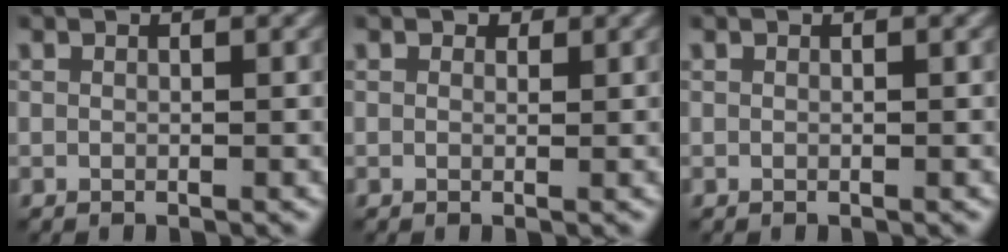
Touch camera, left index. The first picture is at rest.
{"total": 0.6, "force": [0.4, 0.4, 0.2], "torque": [-0.001, -0.003, 0.003]}
{"total": 0.0}